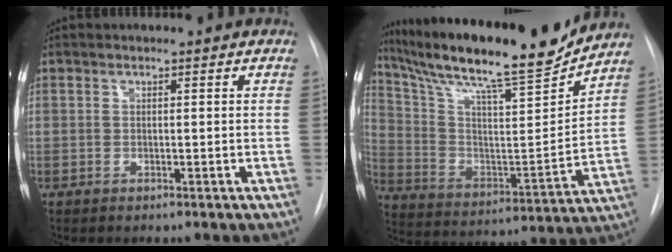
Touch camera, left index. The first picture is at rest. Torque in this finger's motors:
{"motor_torque": [1.01, -1.13, 0.66, 0.19]}